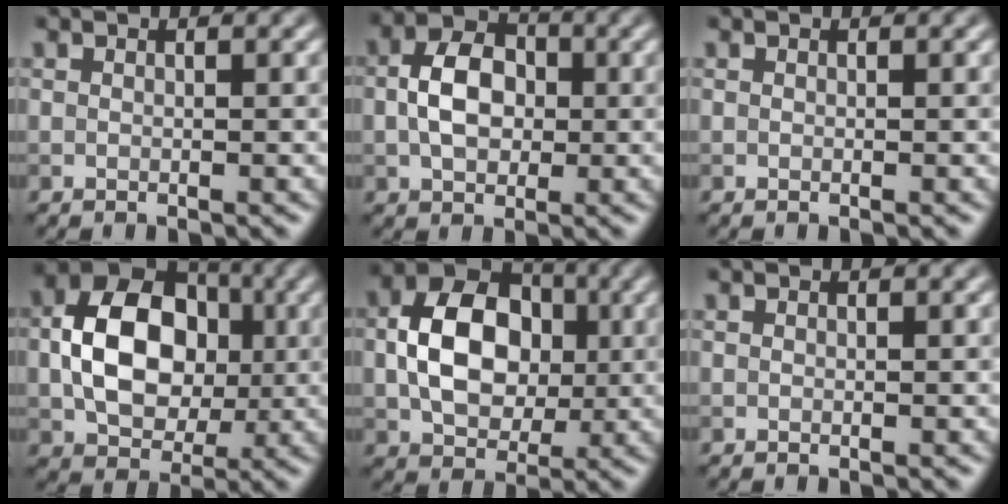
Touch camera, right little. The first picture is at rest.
{"total": 5.0, "force": [-0.1, 3.5, 3.6], "torque": [-0.064, 0.008, -0.007]}
{"total": 0.0}
{"total": 9.6, "force": [-0.1, 6.8, 6.8], "torque": [-0.126, 0.005, -0.002]}
{"total": 8.6, "force": [0.1, 6.1, 6.1], "torque": [-0.112, 0.007, -0.001]}
{"total": 0.0}